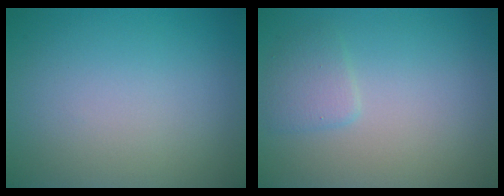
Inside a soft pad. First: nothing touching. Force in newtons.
{"total": 1.6, "press": 1.6, "slide": 0.0}